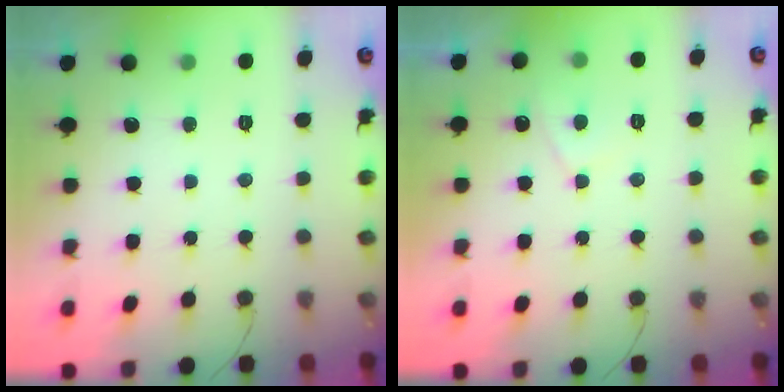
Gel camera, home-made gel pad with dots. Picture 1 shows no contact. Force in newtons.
{"total": 2.7, "press": 2.7, "slide": 0.6}